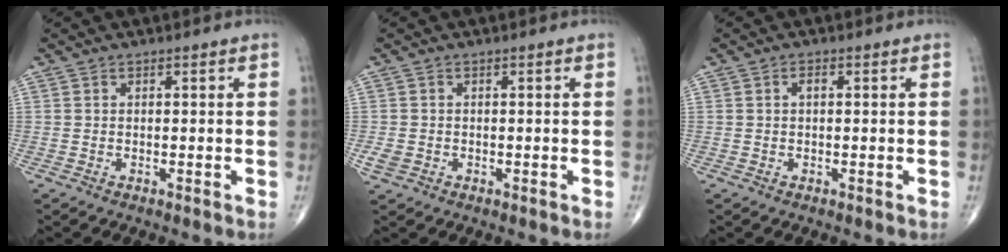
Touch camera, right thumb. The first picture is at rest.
{"total": 2.1, "force": [-0.6, 1.8, 1.0], "torque": [-0.021, 0.002, -0.008]}
{"total": 1.3, "force": [0.2, 0.7, 1.1], "torque": [-0.018, 0.003, 0.002]}